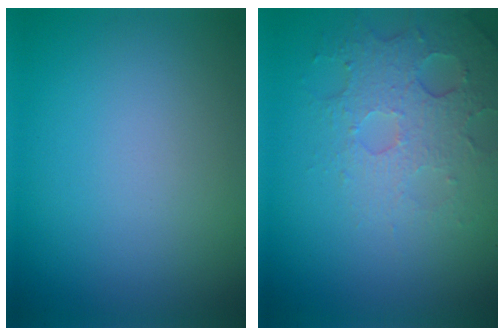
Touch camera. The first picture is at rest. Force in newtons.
{"total": 5.0, "press": 3.3, "slide": 3.7}